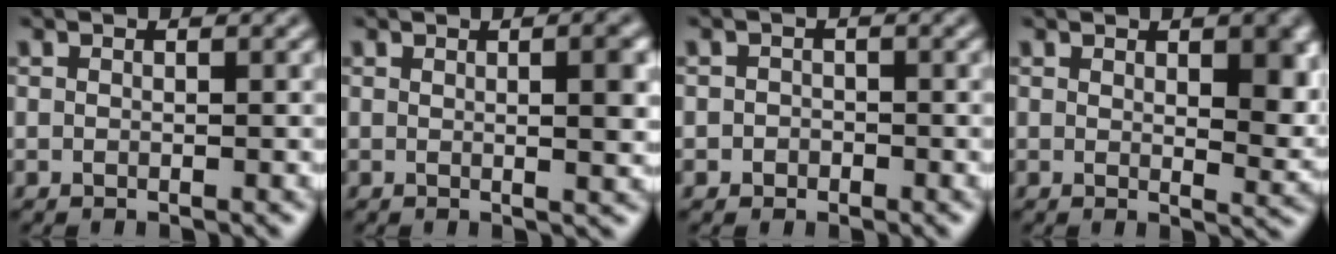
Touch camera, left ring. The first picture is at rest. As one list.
[{"total": 3.8, "force": [0.6, 1.0, 3.6], "torque": [-0.035, 0.006, 0.007]}, {"total": 1.2, "force": [-0.4, 1.1, 0.2], "torque": [0.016, 0.000, -0.012]}, {"total": 6.0, "force": [1.8, 2.3, 5.2], "torque": [-0.061, -0.002, 0.034]}]